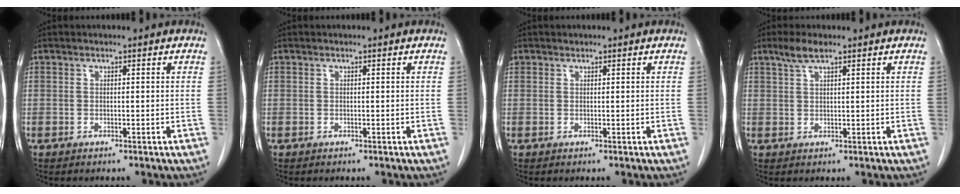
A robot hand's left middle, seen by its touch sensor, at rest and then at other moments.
{"total": 0.0}
{"total": 0.7, "force": [0.6, 0.4, 0.0], "torque": [-0.001, 0.009, 0.010]}
{"total": 3.0, "force": [2.2, 0.5, 2.0], "torque": [-0.047, 0.008, 0.045]}